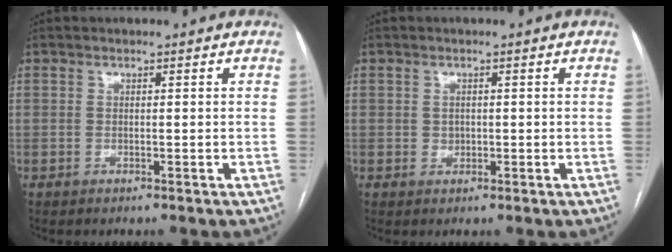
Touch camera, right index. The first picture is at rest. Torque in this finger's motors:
{"motor_torque": [-0.12, 0.04, 0.05, 0.00]}